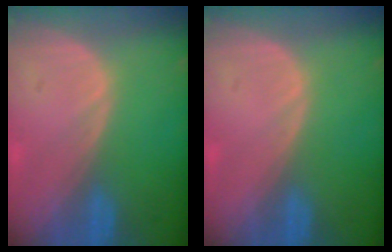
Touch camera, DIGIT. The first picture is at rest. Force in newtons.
{"total": 0.0}